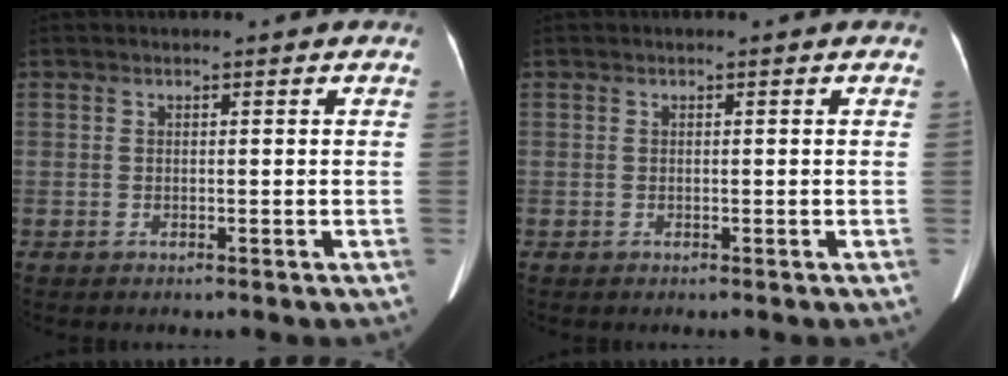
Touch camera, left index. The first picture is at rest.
{"total": 0.0}